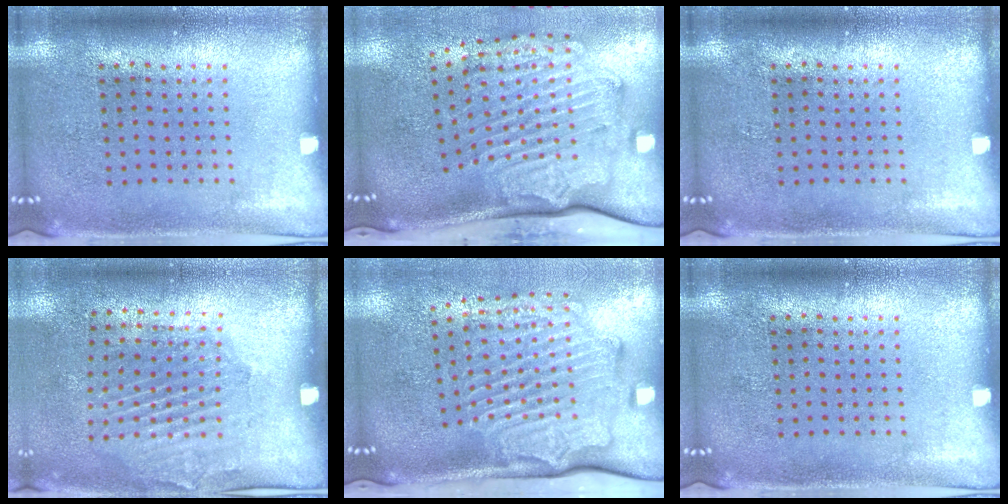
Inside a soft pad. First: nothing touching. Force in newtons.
{"total": 2.8, "press": 2.2, "slide": 1.7}
{"total": 0.0}
{"total": 1.9, "press": 1.2, "slide": 1.6}
{"total": 3.1, "press": 2.2, "slide": 2.1}
{"total": 0.0}